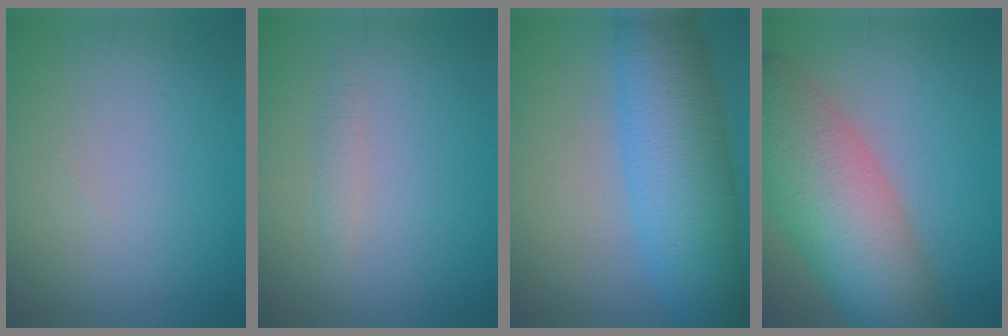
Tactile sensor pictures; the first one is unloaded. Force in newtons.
{"total": 0.8, "press": 0.8, "slide": 0.1}
{"total": 10.7, "press": 10.7, "slide": 0.3}
{"total": 10.9, "press": 10.8, "slide": 0.3}